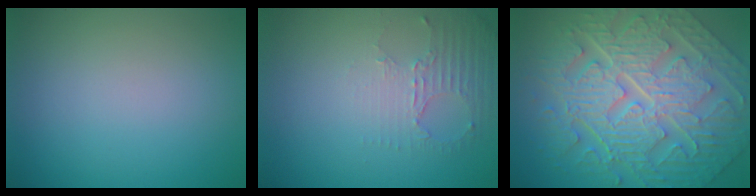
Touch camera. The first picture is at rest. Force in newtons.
{"total": 2.5, "press": 1.8, "slide": 1.7}
{"total": 11.7, "press": 7.9, "slide": 8.6}